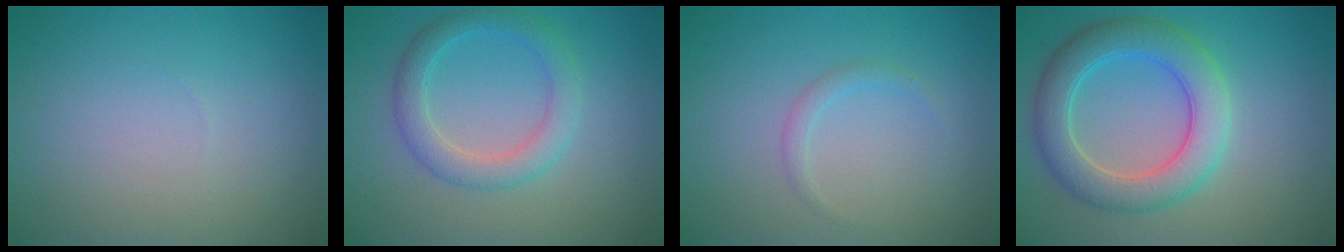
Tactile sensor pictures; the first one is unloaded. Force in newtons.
{"total": 3.3, "press": 3.3, "slide": 0.1}
{"total": 1.0, "press": 1.0, "slide": 0.0}
{"total": 5.8, "press": 5.8, "slide": 0.2}